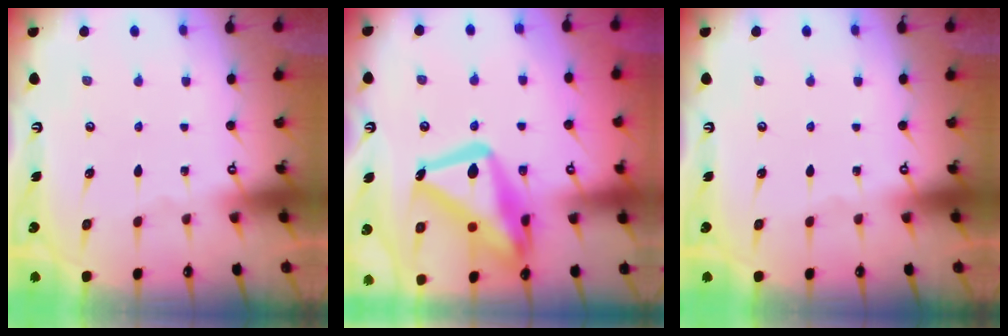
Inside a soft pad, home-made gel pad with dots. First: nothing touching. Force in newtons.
{"total": 21.8, "press": 21.7, "slide": 2.2}
{"total": 0.0}